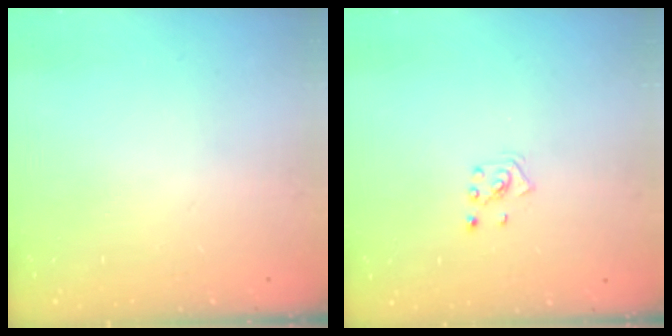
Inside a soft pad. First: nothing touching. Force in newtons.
{"total": 2.1, "press": 2.0, "slide": 0.3}